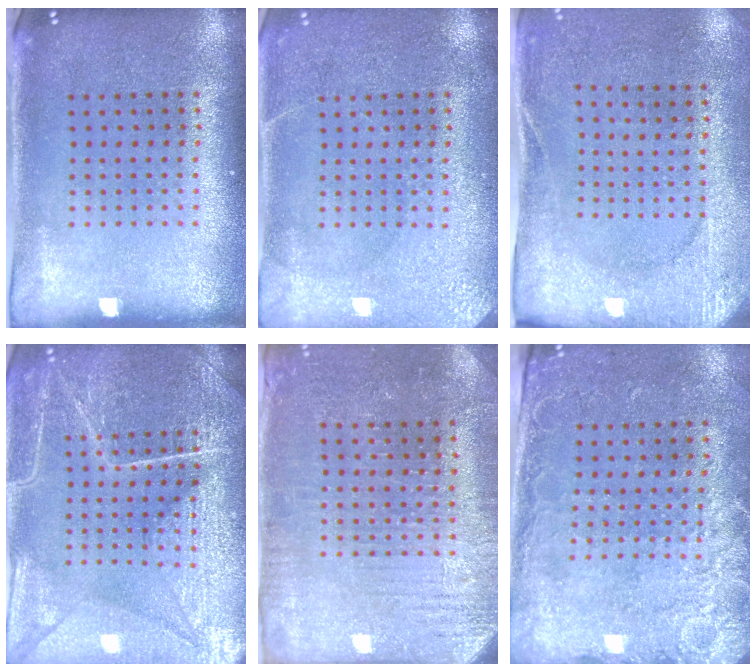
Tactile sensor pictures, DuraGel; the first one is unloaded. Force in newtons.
{"total": 3.6, "press": 3.6, "slide": 0.4}
{"total": 2.7, "press": 2.3, "slide": 1.3}
{"total": 4.6, "press": 4.6, "slide": 0.5}
{"total": 3.0, "press": 2.9, "slide": 0.6}
{"total": 2.6, "press": 2.1, "slide": 1.5}